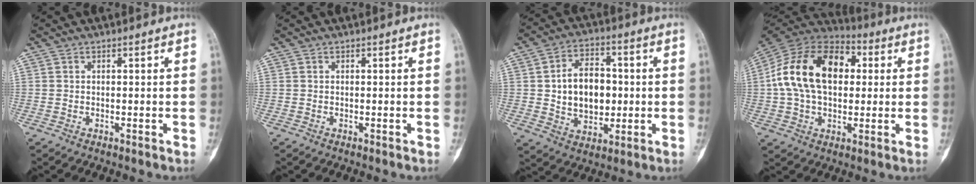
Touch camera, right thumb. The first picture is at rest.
{"total": 0.0}
{"total": 12.6, "force": [0.5, 8.8, 9.0], "torque": [-0.110, 0.011, 0.012]}
{"total": 21.2, "force": [3.3, 13.8, 15.8], "torque": [-0.265, 0.023, 0.048]}